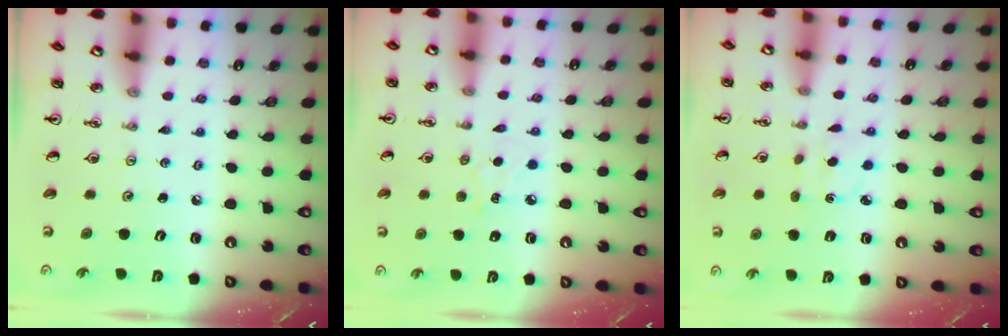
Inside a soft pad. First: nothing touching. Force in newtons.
{"total": 4.6, "press": 4.5, "slide": 0.6}
{"total": 2.0, "press": 1.9, "slide": 0.6}